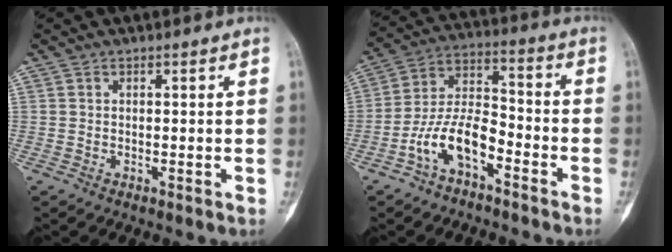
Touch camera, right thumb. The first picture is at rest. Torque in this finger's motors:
{"motor_torque": [1.77, 1.46, 0.87, -0.91, 0.08]}